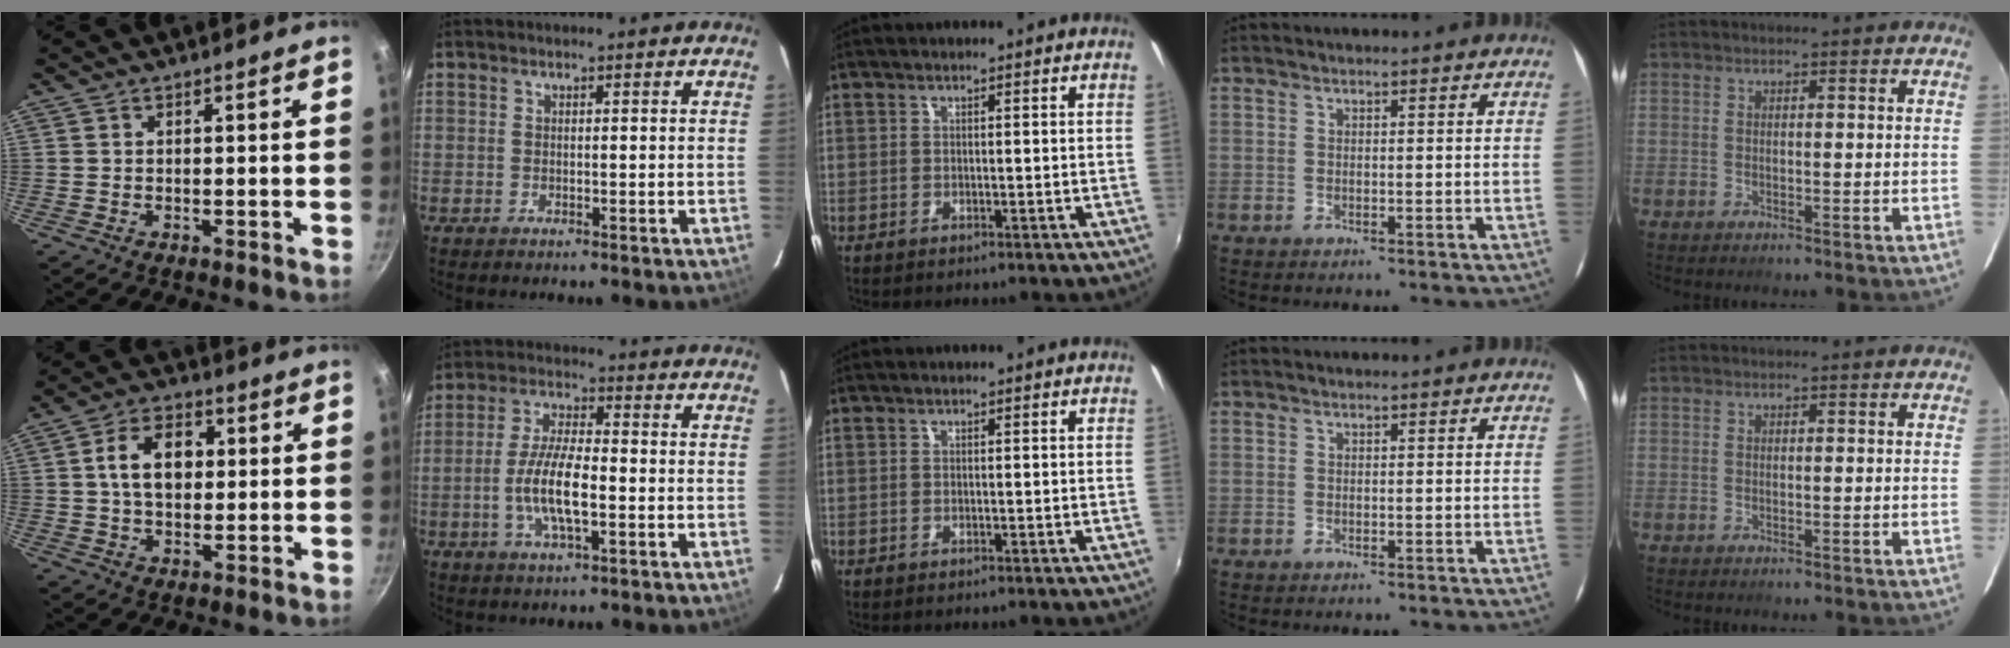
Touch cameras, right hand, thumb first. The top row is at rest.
{"thumb": {"total": 9.7, "force": [1.5, 6.6, 6.9], "torque": [-0.095, 0.011, 0.017]}, "index": {"total": 9.3, "force": [-2.3, 2.6, 8.7], "torque": [-0.173, 0.000, -0.046]}}